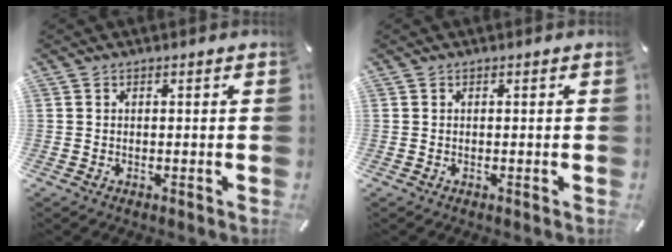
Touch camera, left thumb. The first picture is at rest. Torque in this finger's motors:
{"motor_torque": [-0.11, -0.16, 0.02, 0.03, 0.00]}